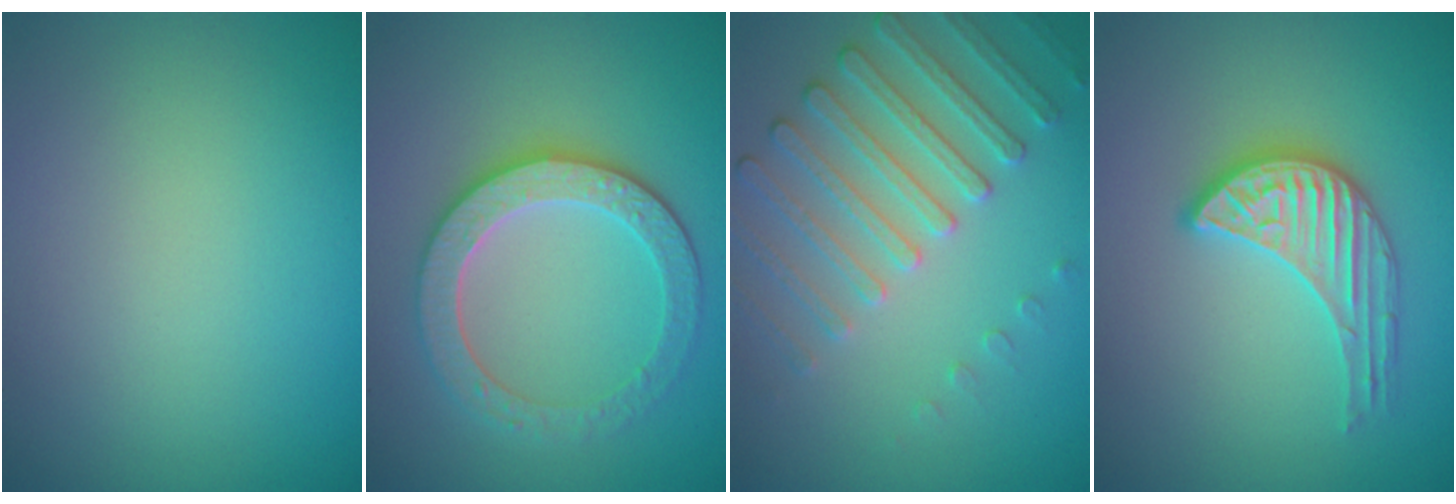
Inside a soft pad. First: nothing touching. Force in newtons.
{"total": 4.4, "press": 4.0, "slide": 2.0}
{"total": 4.0, "press": 3.8, "slide": 1.4}
{"total": 3.5, "press": 3.4, "slide": 1.1}